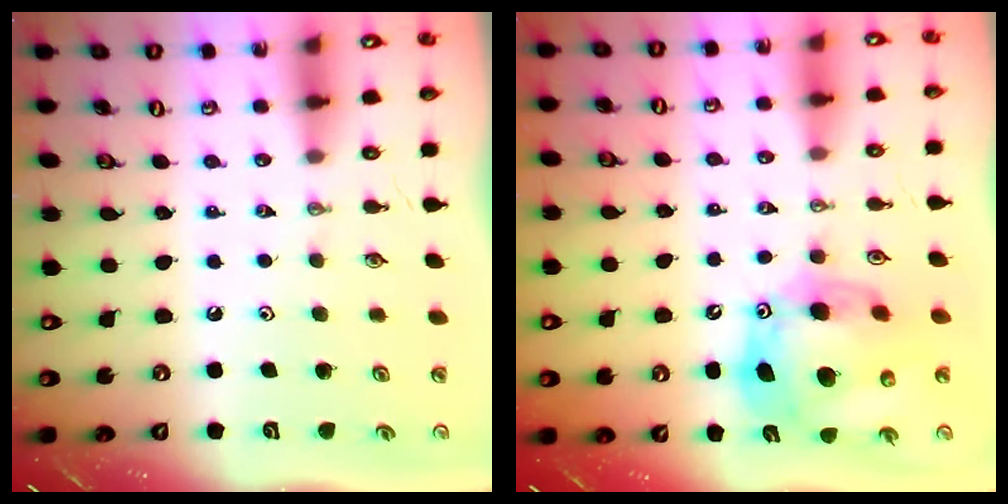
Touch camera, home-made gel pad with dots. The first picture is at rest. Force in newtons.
{"total": 17.3, "press": 17.1, "slide": 2.9}